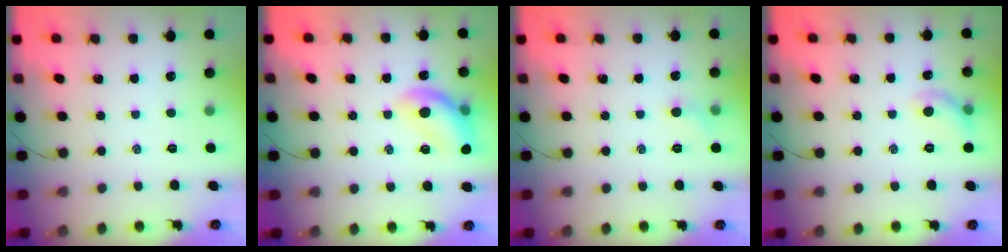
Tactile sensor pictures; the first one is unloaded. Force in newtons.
{"total": 13.5, "press": 13.4, "slide": 1.5}
{"total": 4.3, "press": 4.1, "slide": 1.5}
{"total": 6.3, "press": 6.2, "slide": 1.1}